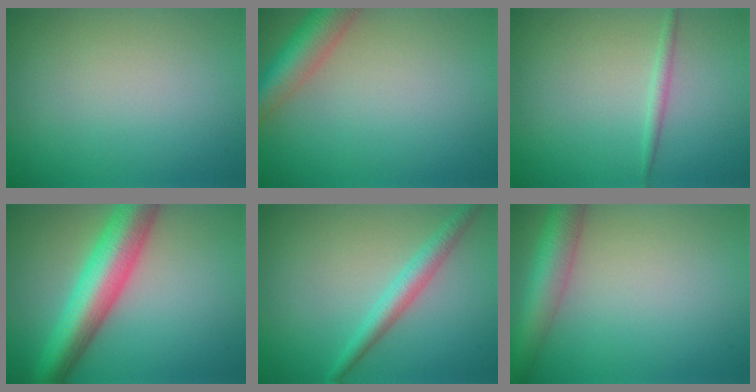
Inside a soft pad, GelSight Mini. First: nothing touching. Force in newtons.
{"total": 5.0, "press": 5.0, "slide": 0.3}
{"total": 1.1, "press": 1.1, "slide": 0.1}
{"total": 8.2, "press": 8.2, "slide": 0.3}
{"total": 2.8, "press": 2.8, "slide": 0.1}
{"total": 4.9, "press": 4.9, "slide": 0.2}